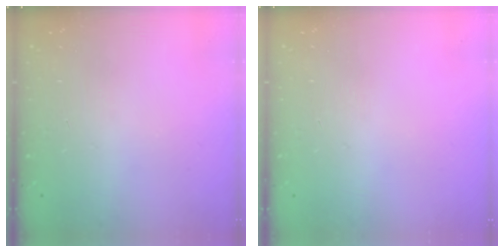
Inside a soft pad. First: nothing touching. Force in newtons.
{"total": 0.0}